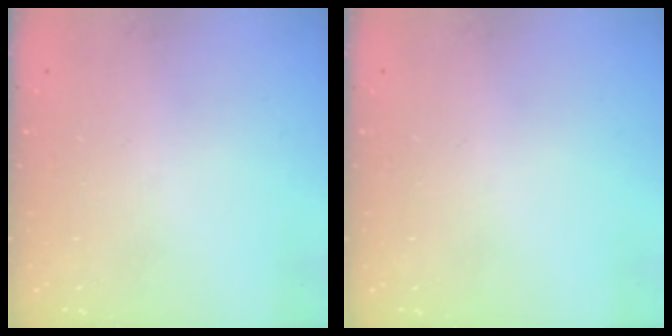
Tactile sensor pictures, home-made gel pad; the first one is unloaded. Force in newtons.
{"total": 0.0}